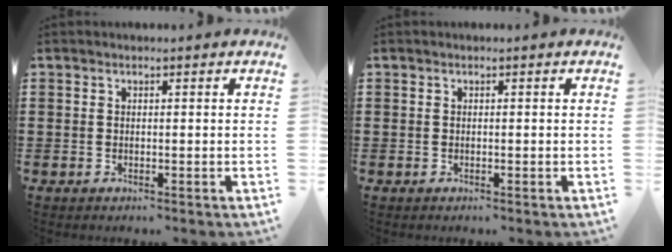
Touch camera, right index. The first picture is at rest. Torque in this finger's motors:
{"motor_torque": [0.39, 0.34, 0.00, 0.00]}